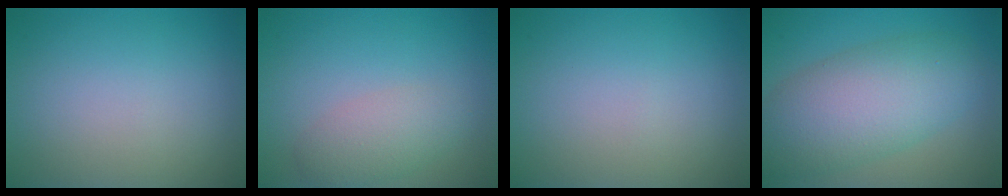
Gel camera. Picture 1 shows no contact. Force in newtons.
{"total": 2.8, "press": 2.8, "slide": 0.1}
{"total": 0.0}
{"total": 8.1, "press": 8.1, "slide": 0.3}